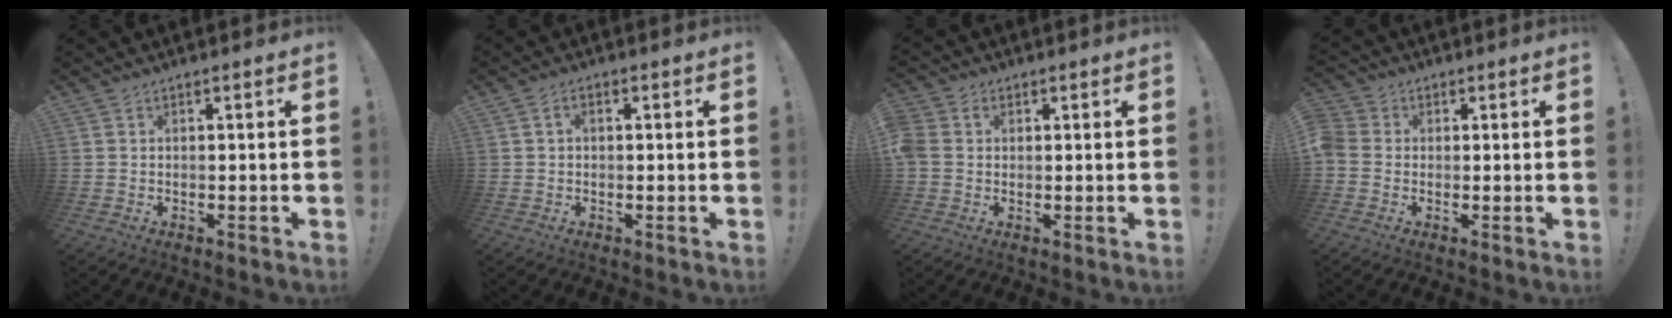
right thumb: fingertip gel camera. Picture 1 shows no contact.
{"total": 1.9, "force": [0.1, 1.3, 1.4], "torque": [-0.021, 0.005, 0.000]}
{"total": 5.1, "force": [1.0, 4.0, 2.9], "torque": [-0.063, 0.002, 0.018]}
{"total": 4.6, "force": [-0.4, 4.1, 1.9], "torque": [-0.046, 0.008, -0.009]}